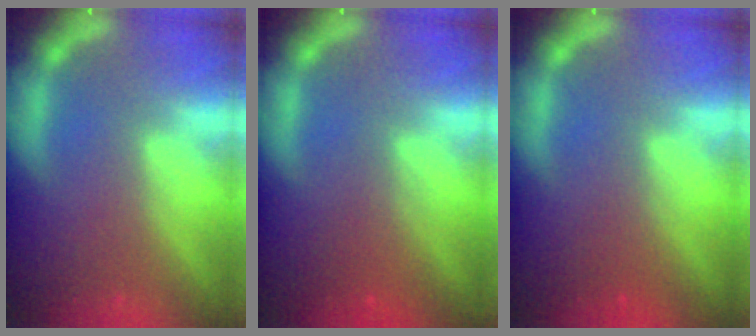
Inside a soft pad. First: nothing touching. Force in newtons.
{"total": 2.4}
{"total": 1.5}